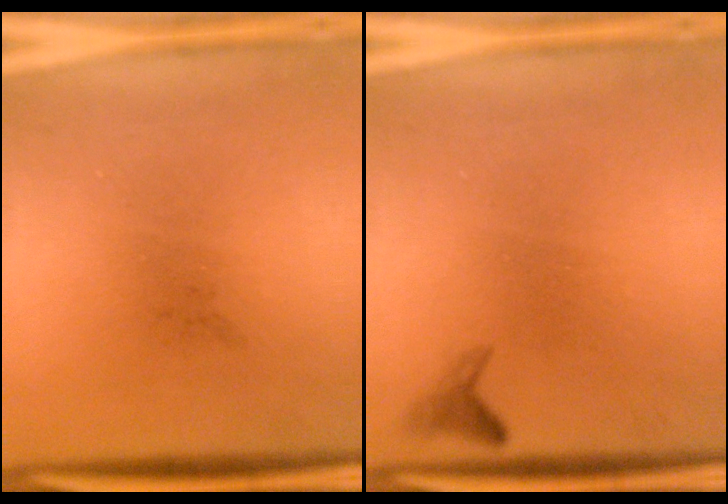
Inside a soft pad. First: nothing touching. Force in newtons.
{"total": 1.0}